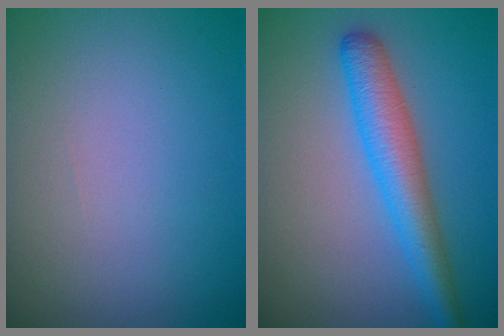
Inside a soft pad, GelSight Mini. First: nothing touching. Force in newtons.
{"total": 4.7, "press": 4.7, "slide": 0.2}